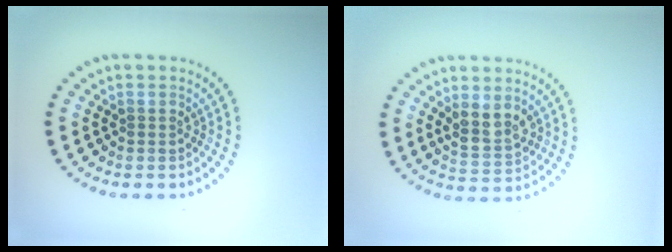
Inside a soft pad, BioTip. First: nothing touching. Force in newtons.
{"total": 2.8, "press": 2.7, "slide": 0.9}